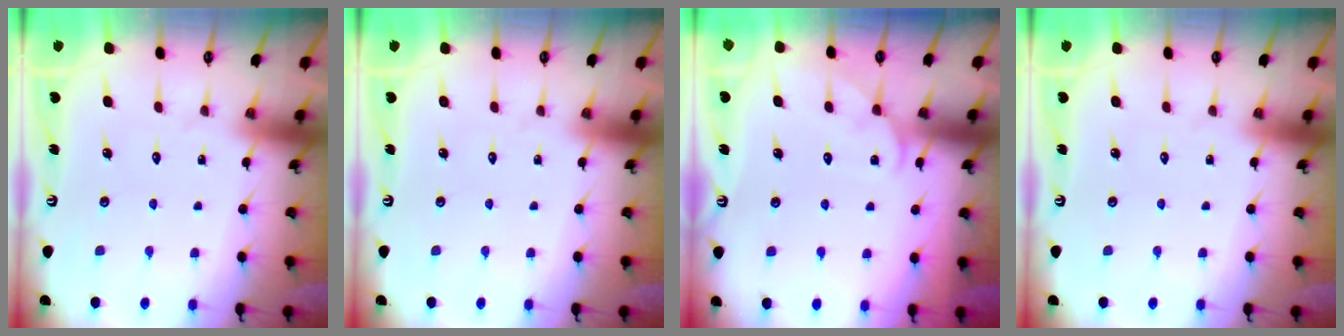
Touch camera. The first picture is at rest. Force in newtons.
{"total": 0.0}
{"total": 5.0, "press": 5.0, "slide": 0.4}
{"total": 0.0}